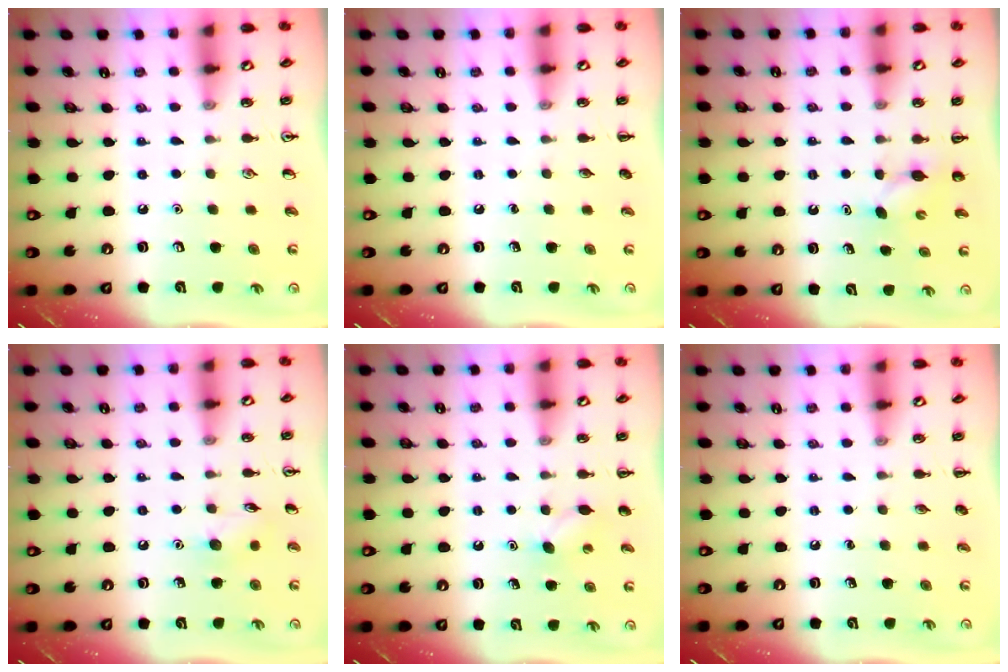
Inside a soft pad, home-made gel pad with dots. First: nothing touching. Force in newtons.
{"total": 0.0}
{"total": 3.2, "press": 3.1, "slide": 0.8}
{"total": 5.7, "press": 5.5, "slide": 1.4}
{"total": 5.6, "press": 5.4, "slide": 1.4}
{"total": 0.0}